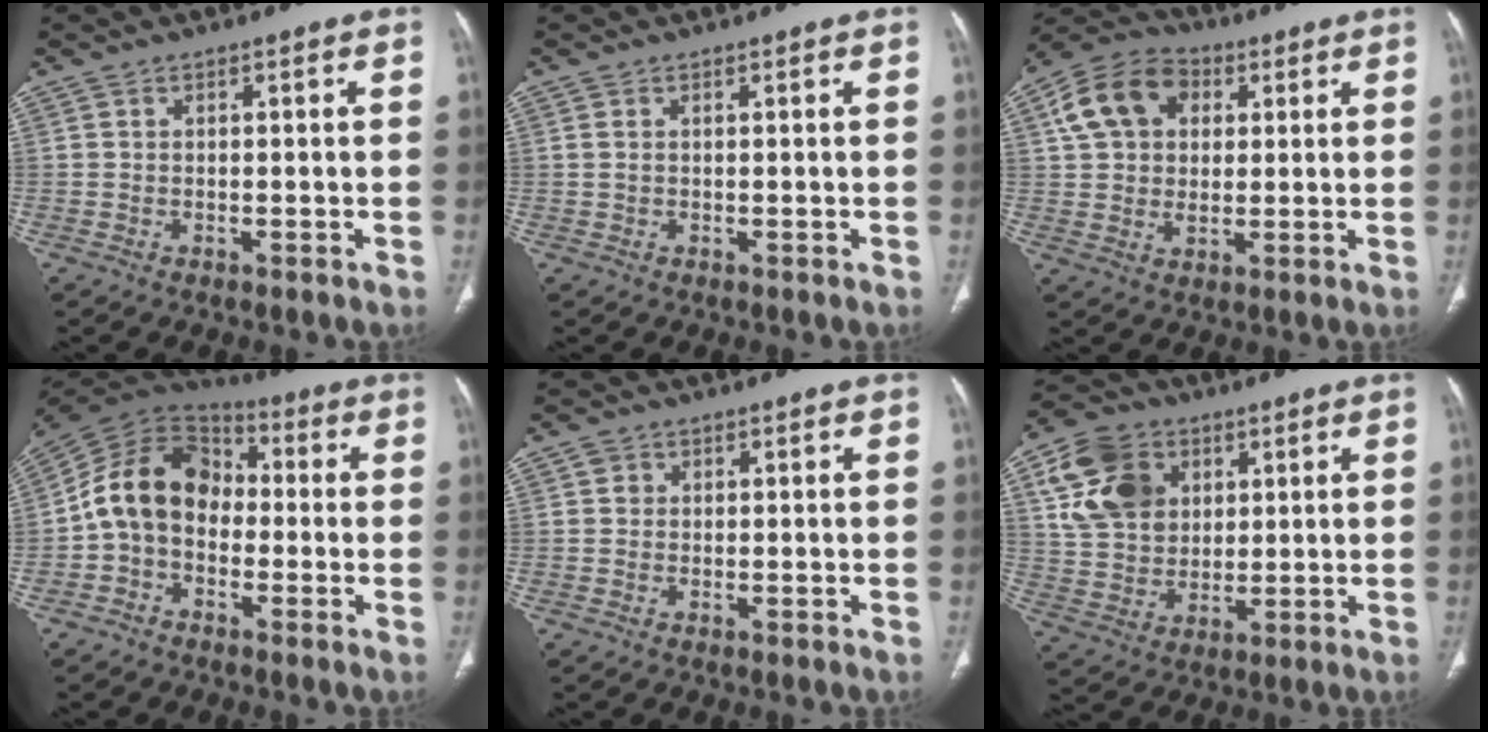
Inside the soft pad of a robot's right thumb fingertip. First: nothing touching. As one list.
[{"total": 0.7, "force": [0.2, 0.4, 0.6], "torque": [-0.017, 0.007, 0.009]}, {"total": 13.2, "force": [4.1, 9.7, 8.0], "torque": [-0.129, 0.009, 0.063]}, {"total": 13.6, "force": [-1.3, 10.3, 8.8], "torque": [-0.142, 0.046, -0.039]}, {"total": 1.4, "force": [0.4, 1.3, 0.3], "torque": [0.004, 0.001, 0.005]}, {"total": 14.8, "force": [5.2, 11.4, 7.8], "torque": [-0.125, -0.003, 0.096]}]